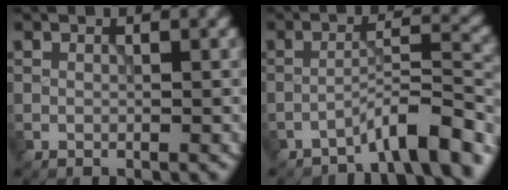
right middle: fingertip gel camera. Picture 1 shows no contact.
{"total": 5.7, "force": [-4.5, 1.0, 3.4], "torque": [-0.046, 0.011, -0.075]}